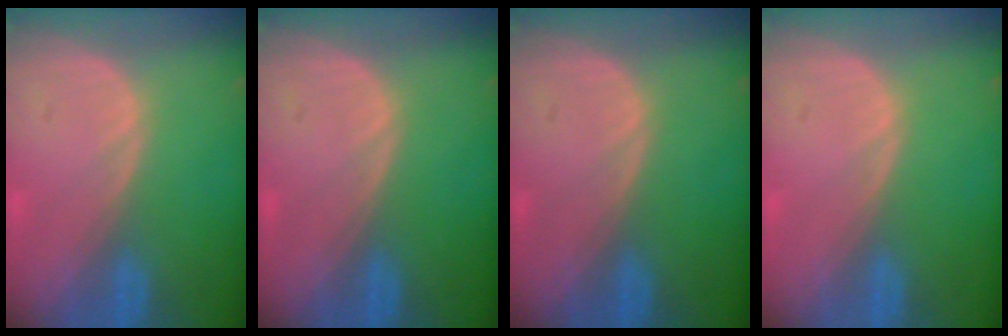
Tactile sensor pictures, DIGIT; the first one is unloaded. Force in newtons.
{"total": 0.0}
{"total": 0.0}
{"total": 0.0}